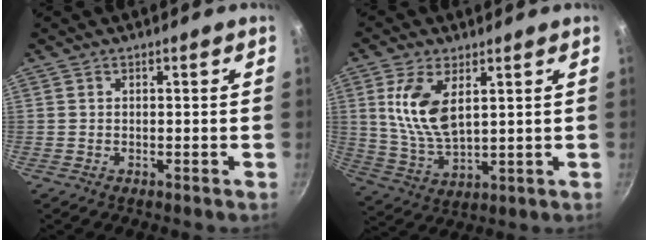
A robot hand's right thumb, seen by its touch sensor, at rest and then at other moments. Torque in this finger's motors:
{"motor_torque": [1.01, 0.88, 1.13, -0.03, 0.33]}